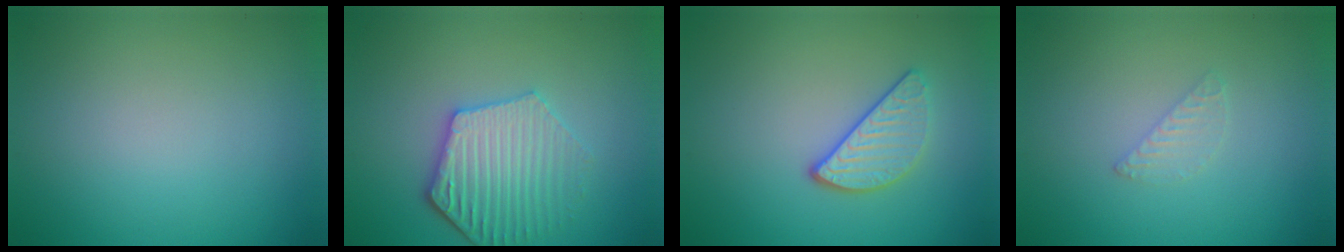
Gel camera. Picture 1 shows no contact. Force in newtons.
{"total": 4.8, "press": 4.2, "slide": 2.4}
{"total": 3.0, "press": 2.6, "slide": 1.3}
{"total": 1.1, "press": 1.1, "slide": 0.1}